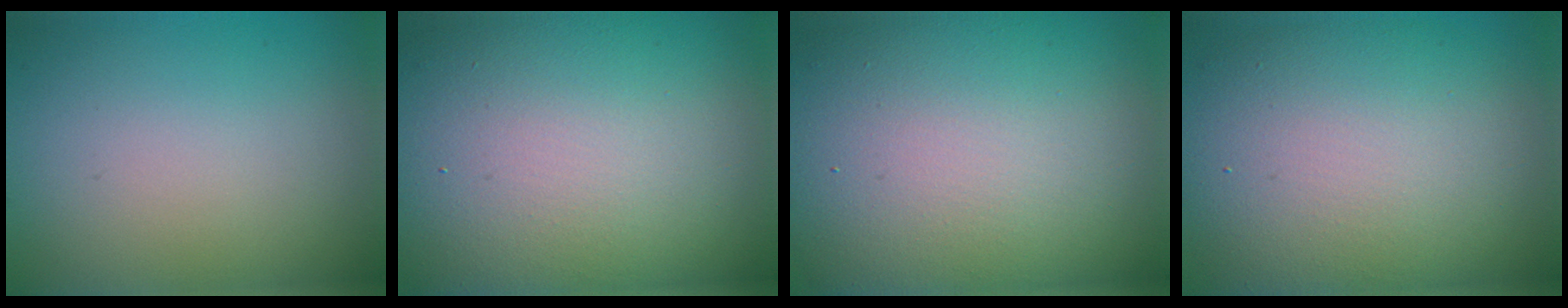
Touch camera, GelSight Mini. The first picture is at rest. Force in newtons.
{"total": 18.3, "press": 18.3, "slide": 1.0}
{"total": 17.2, "press": 17.2, "slide": 1.1}
{"total": 11.8, "press": 11.7, "slide": 0.9}